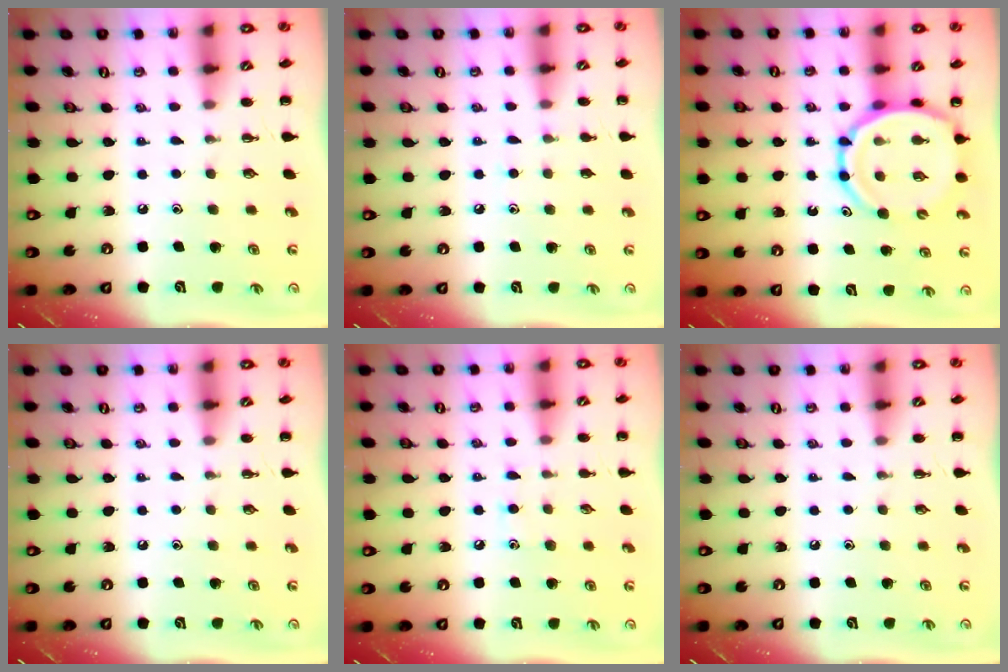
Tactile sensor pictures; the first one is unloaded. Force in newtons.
{"total": 5.5, "press": 5.2, "slide": 1.8}
{"total": 12.5, "press": 11.9, "slide": 3.9}
{"total": 0.0}
{"total": 5.7, "press": 5.4, "slide": 1.8}
{"total": 0.0}